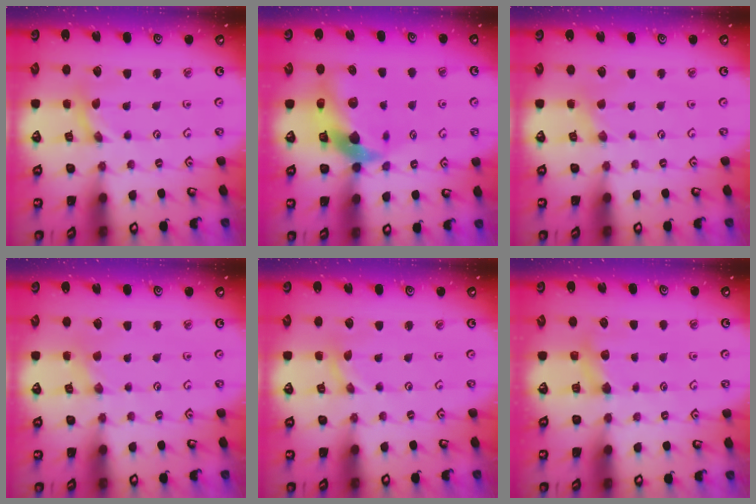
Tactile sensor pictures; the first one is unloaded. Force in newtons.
{"total": 13.2, "press": 13.1, "slide": 1.8}
{"total": 1.0, "press": 0.9, "slide": 0.2}
{"total": 0.0}
{"total": 0.0}
{"total": 4.1, "press": 4.0, "slide": 0.9}